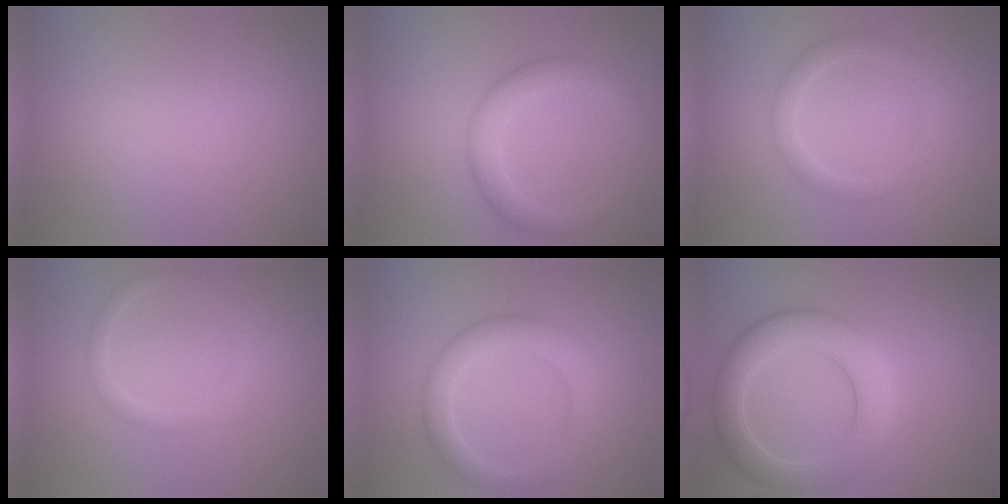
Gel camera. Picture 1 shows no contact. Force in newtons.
{"total": 3.2, "press": 3.2, "slide": 0.1}
{"total": 1.9, "press": 1.9, "slide": 0.1}
{"total": 1.3, "press": 1.3, "slide": 0.1}
{"total": 3.7, "press": 3.7, "slide": 0.3}
{"total": 5.6, "press": 5.6, "slide": 0.6}